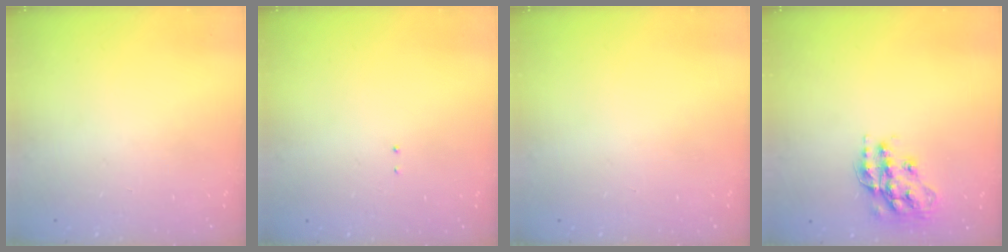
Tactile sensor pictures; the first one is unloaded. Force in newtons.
{"total": 1.3, "press": 1.2, "slide": 0.6}
{"total": 0.0}
{"total": 14.6, "press": 14.5, "slide": 0.7}